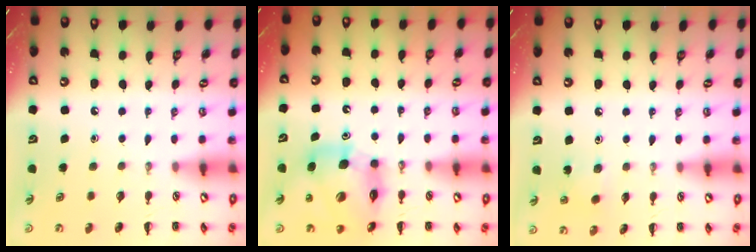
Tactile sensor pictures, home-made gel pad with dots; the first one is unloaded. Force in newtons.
{"total": 10.6, "press": 10.3, "slide": 2.6}
{"total": 2.7, "press": 2.6, "slide": 0.8}